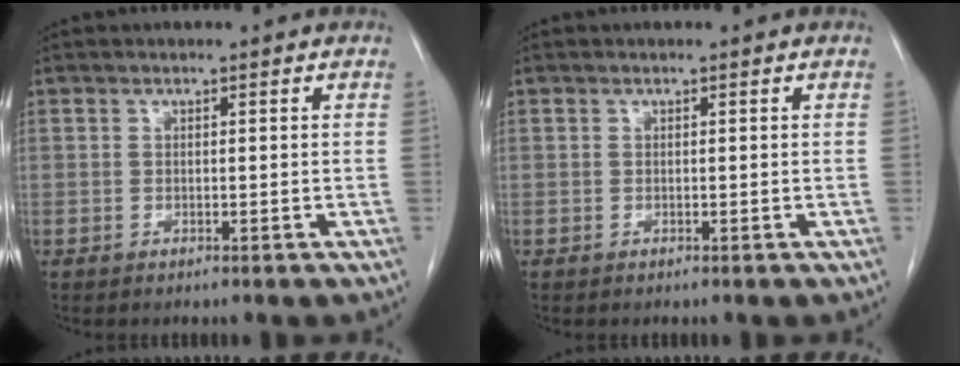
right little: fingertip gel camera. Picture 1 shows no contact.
{"total": 0.0}